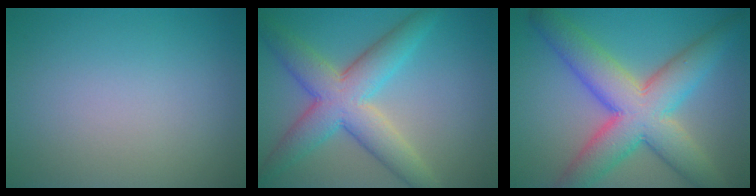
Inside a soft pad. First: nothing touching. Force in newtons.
{"total": 7.4, "press": 7.3, "slide": 0.5}
{"total": 9.8, "press": 9.8, "slide": 0.4}